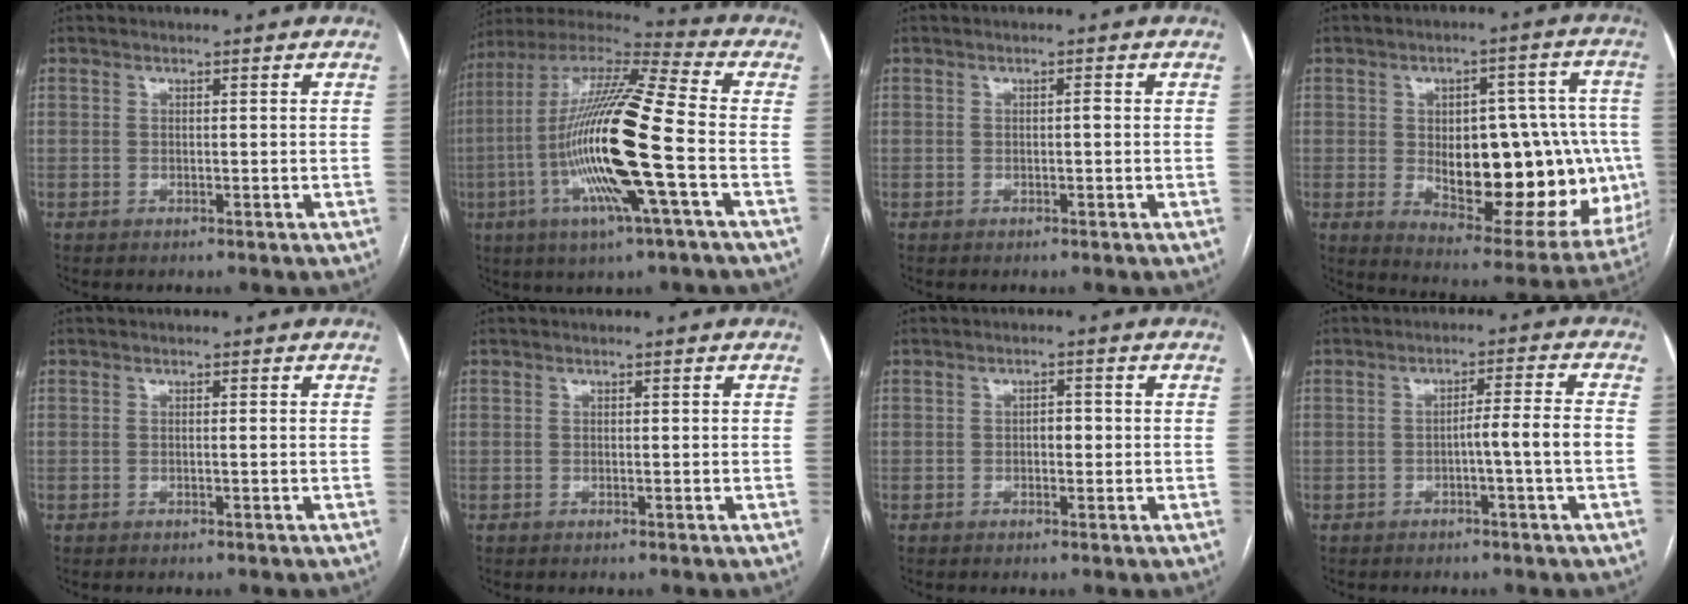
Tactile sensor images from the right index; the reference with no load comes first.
{"total": 20.7, "force": [-4.4, 0.8, 20.2], "torque": [-0.412, -0.013, -0.091]}
{"total": 0.5, "force": [-0.1, 0.0, 0.5], "torque": [-0.009, 0.001, -0.001]}
{"total": 23.9, "force": [-2.1, 10.0, 21.6], "torque": [-0.237, 0.019, 0.008]}
{"total": 0.0}
{"total": 0.0}
{"total": 1.7, "force": [-0.2, 0.9, 1.4], "torque": [-0.018, 0.004, -0.003]}
{"total": 4.7, "force": [-1.4, -0.9, 4.4], "torque": [-0.063, 0.009, -0.021]}